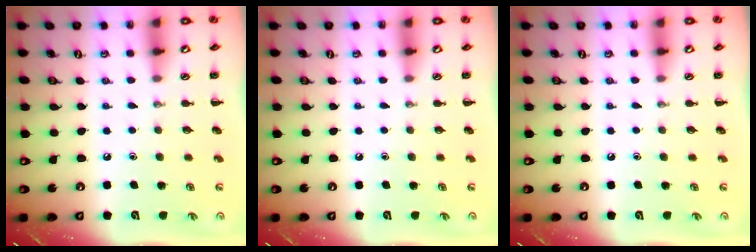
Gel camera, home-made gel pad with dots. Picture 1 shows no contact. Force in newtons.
{"total": 0.0}
{"total": 0.0}